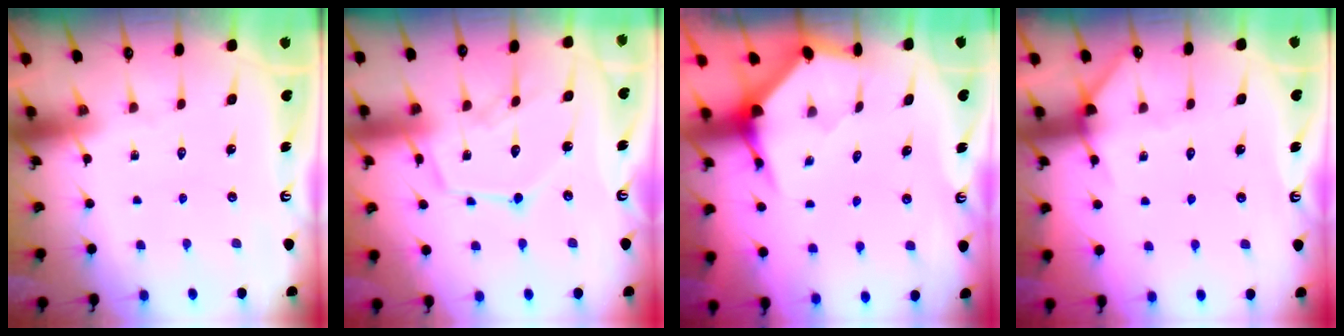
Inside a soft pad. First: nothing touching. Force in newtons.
{"total": 12.9, "press": 12.8, "slide": 1.2}
{"total": 4.0, "press": 3.9, "slide": 0.4}
{"total": 4.4, "press": 4.3, "slide": 0.5}